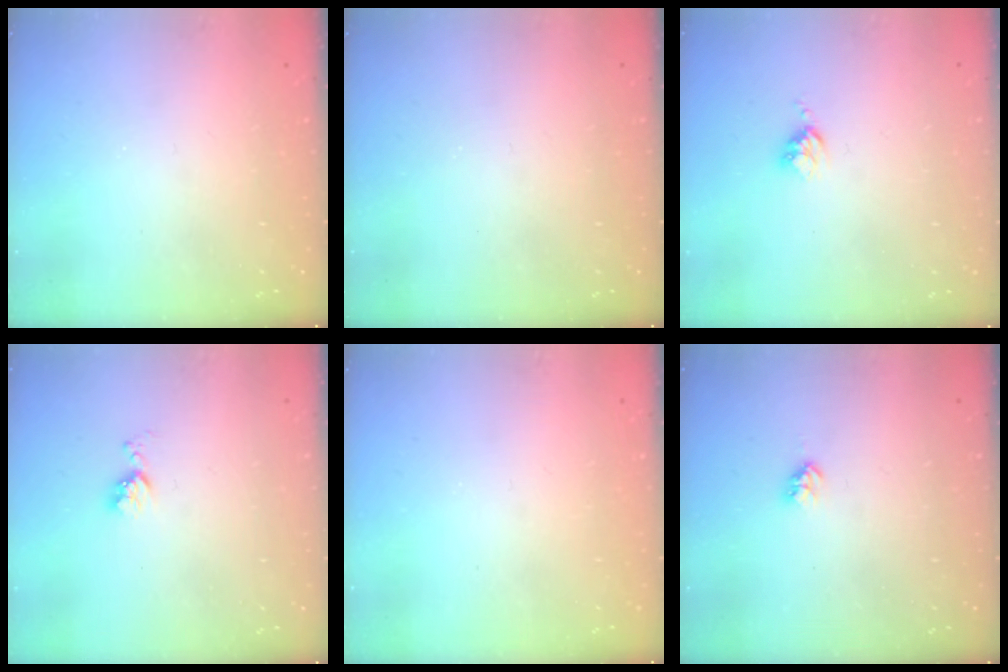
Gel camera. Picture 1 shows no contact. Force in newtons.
{"total": 0.0}
{"total": 3.4, "press": 3.4, "slide": 0.4}
{"total": 4.0, "press": 3.9, "slide": 0.7}
{"total": 0.0}
{"total": 2.9, "press": 2.8, "slide": 0.5}